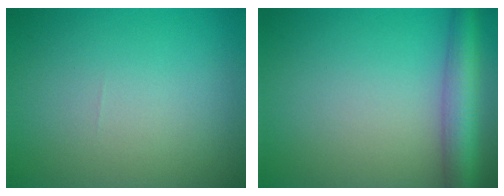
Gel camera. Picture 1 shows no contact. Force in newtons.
{"total": 5.3, "press": 5.3, "slide": 0.3}